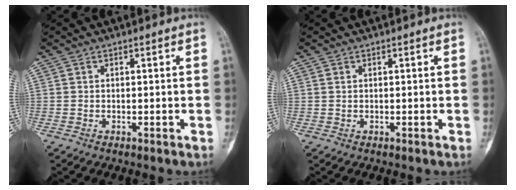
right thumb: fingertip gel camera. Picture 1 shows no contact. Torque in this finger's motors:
{"motor_torque": [-0.27, 0.08, -0.05, 0.12, -0.04]}